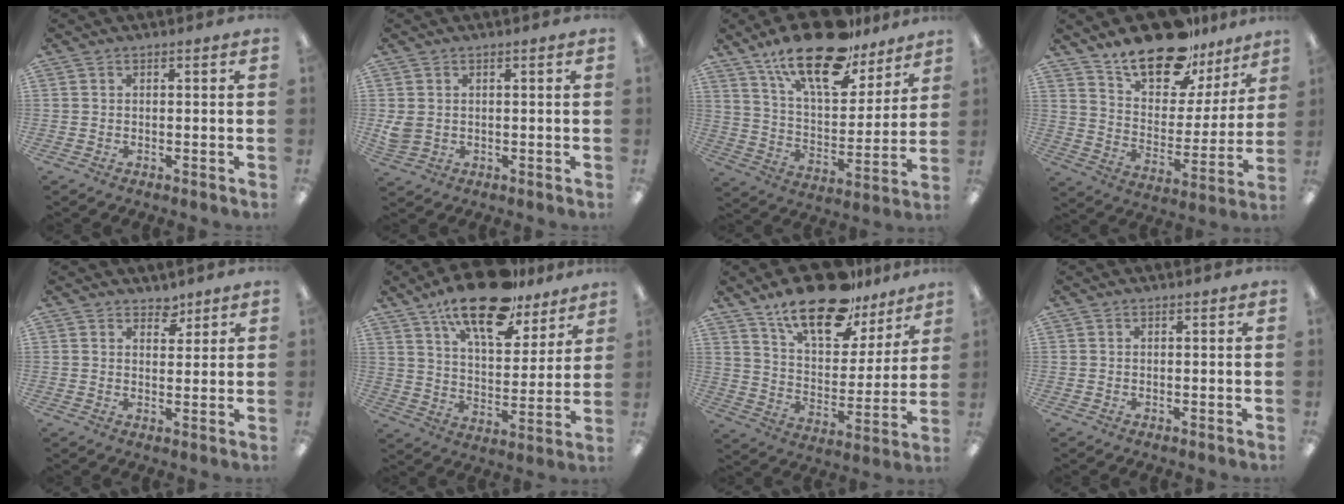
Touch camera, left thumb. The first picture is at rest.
{"total": 3.1, "force": [0.9, 2.5, 1.7], "torque": [-0.025, 0.001, 0.016]}
{"total": 22.3, "force": [15.7, 9.1, 13.0], "torque": [-0.213, -0.088, 0.271]}
{"total": 19.0, "force": [15.3, 8.0, 7.9], "torque": [-0.139, -0.104, 0.271]}
{"total": 3.5, "force": [2.9, 1.8, 0.8], "torque": [0.005, -0.017, 0.049]}
{"total": 19.5, "force": [14.3, 7.6, 11.0], "torque": [-0.180, -0.076, 0.242]}
{"total": 19.9, "force": [14.7, 8.4, 10.5], "torque": [-0.175, -0.082, 0.254]}
{"total": 0.0}